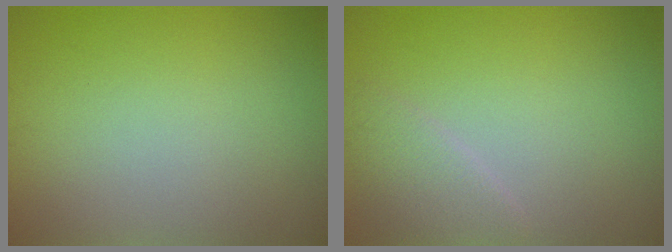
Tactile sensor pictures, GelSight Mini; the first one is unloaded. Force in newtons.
{"total": 2.2, "press": 2.1, "slide": 0.1}